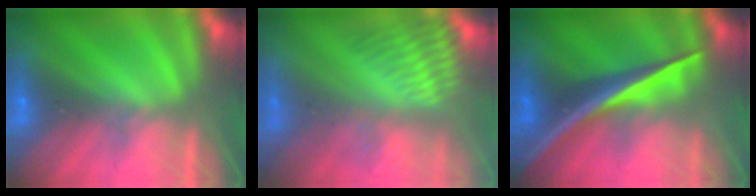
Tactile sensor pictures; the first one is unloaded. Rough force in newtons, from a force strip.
{"total": 4.8}
{"total": 2.5}